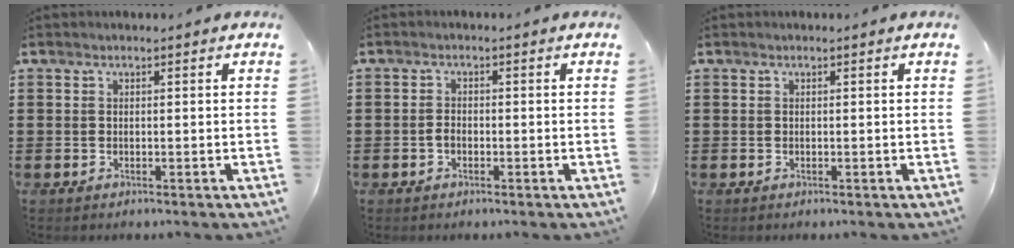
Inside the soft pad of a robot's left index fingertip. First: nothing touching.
{"total": 1.5, "force": [-0.5, 0.8, 1.2], "torque": [-0.031, -0.001, -0.012]}
{"total": 0.0}